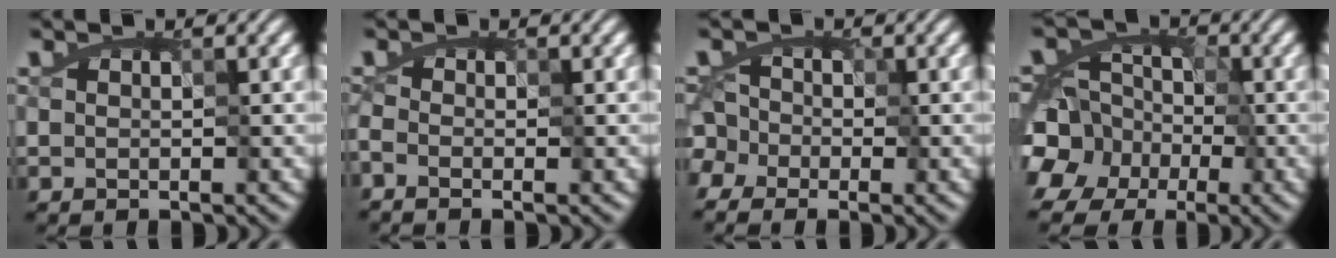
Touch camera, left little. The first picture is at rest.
{"total": 1.5, "force": [-0.5, 0.8, 1.2], "torque": [-0.018, 0.002, -0.015]}
{"total": 4.5, "force": [-1.6, 3.9, 1.6], "torque": [-0.019, 0.028, -0.066]}
{"total": 9.1, "force": [-3.3, 7.8, 3.5], "torque": [-0.071, 0.006, -0.090]}